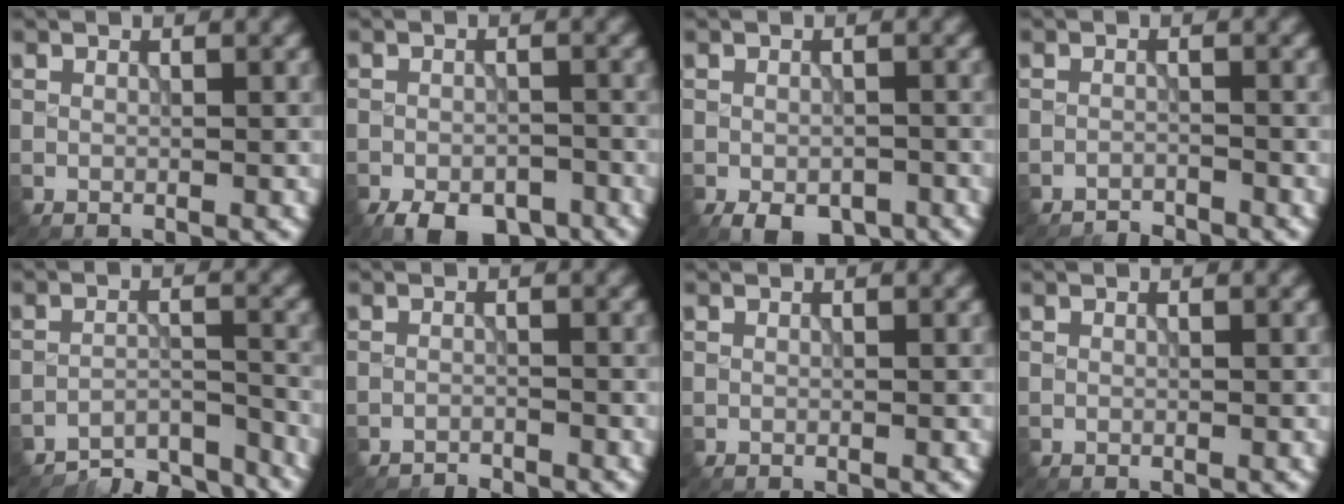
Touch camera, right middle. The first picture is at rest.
{"total": 5.2, "force": [-3.7, 2.4, 2.7], "torque": [-0.034, -0.006, -0.058]}
{"total": 3.6, "force": [-2.2, 1.9, 2.1], "torque": [-0.028, -0.010, -0.031]}
{"total": 1.8, "force": [-1.8, 0.1, 0.0], "torque": [0.005, 0.002, -0.035]}
{"total": 6.3, "force": [-6.1, 1.1, 1.4], "torque": [-0.023, -0.002, -0.098]}
{"total": 1.5, "force": [-1.5, 0.1, 0.0], "torque": [0.005, 0.000, -0.030]}
{"total": 0.0}
{"total": 0.0}